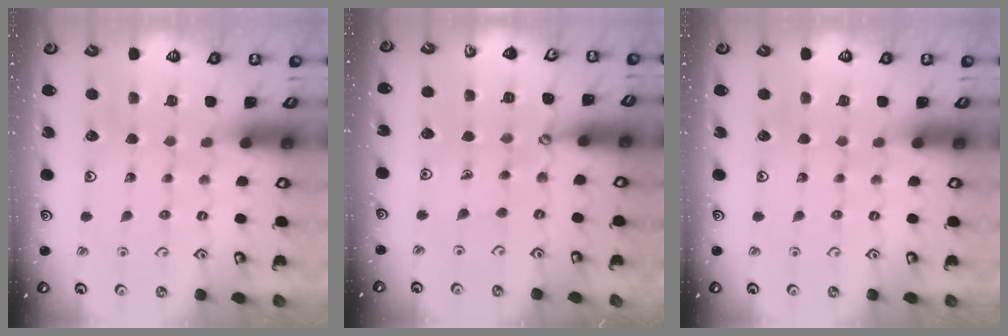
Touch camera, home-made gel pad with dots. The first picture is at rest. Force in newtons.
{"total": 3.6, "press": 3.6, "slide": 0.3}
{"total": 0.0}